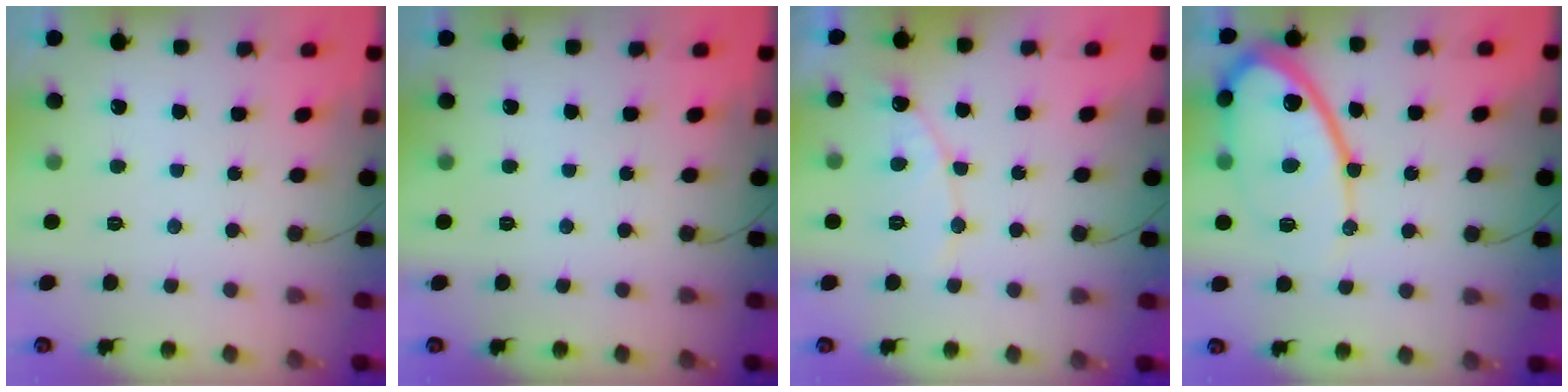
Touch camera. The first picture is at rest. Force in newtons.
{"total": 0.0}
{"total": 9.5, "press": 9.4, "slide": 0.9}
{"total": 14.9, "press": 14.8, "slide": 1.4}